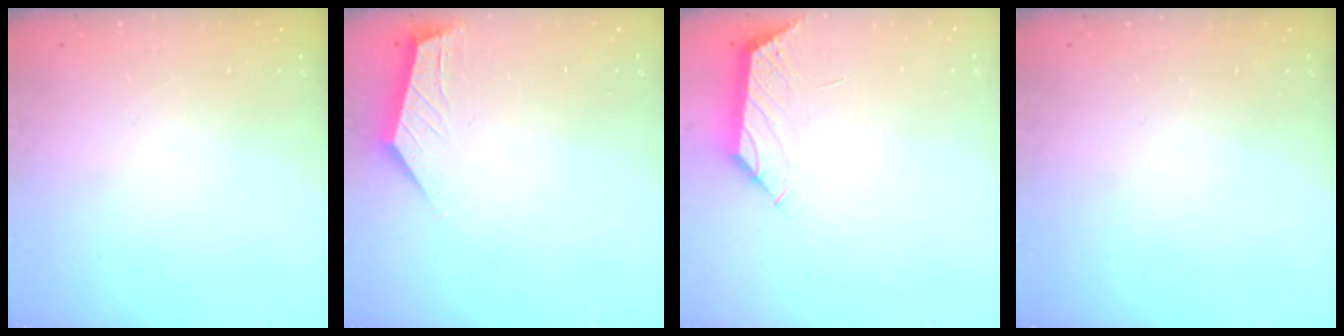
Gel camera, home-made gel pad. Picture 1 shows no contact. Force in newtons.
{"total": 2.5, "press": 2.4, "slide": 0.3}
{"total": 1.0, "press": 0.9, "slide": 0.4}
{"total": 0.0}